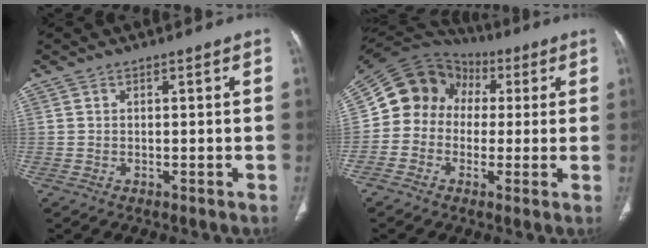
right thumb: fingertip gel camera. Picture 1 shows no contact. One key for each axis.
{"total": 13.2, "fx": 0.7, "fy": 11.7, "fz": 6.0, "tx": -0.084, "ty": 0.038, "tz": 0.000}